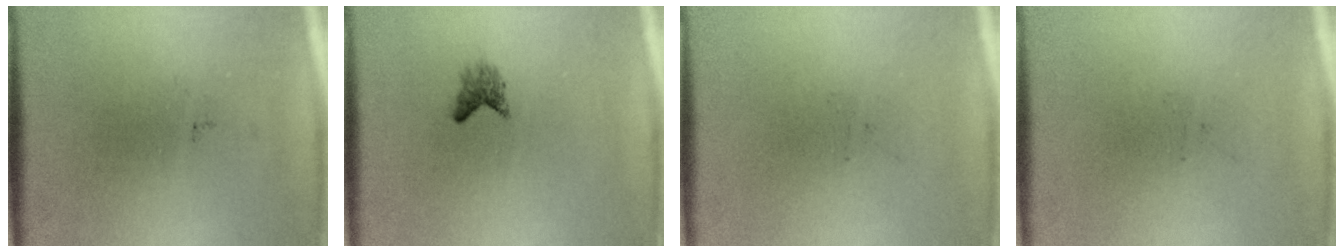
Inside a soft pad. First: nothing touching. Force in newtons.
{"total": 1.4}
{"total": 0.0}
{"total": 0.0}